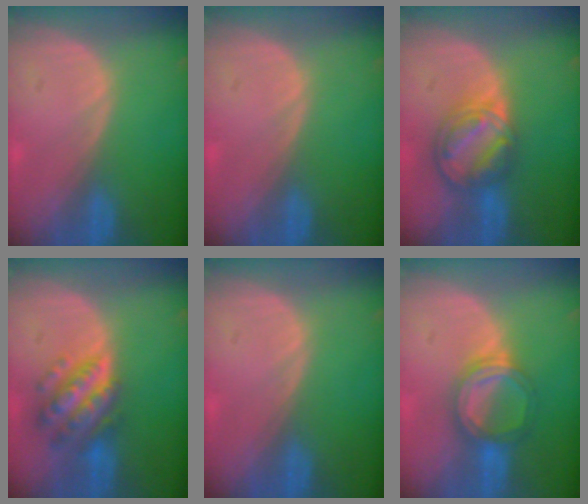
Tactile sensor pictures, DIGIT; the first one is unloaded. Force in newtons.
{"total": 0.0}
{"total": 8.2, "press": 6.9, "slide": 4.4}
{"total": 7.6, "press": 7.6, "slide": 0.6}
{"total": 0.0}
{"total": 5.9, "press": 5.5, "slide": 2.0}